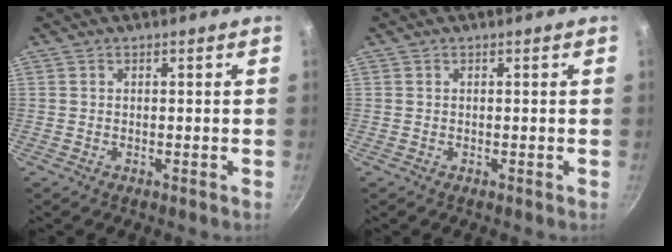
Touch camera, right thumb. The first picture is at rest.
{"total": 0.0}